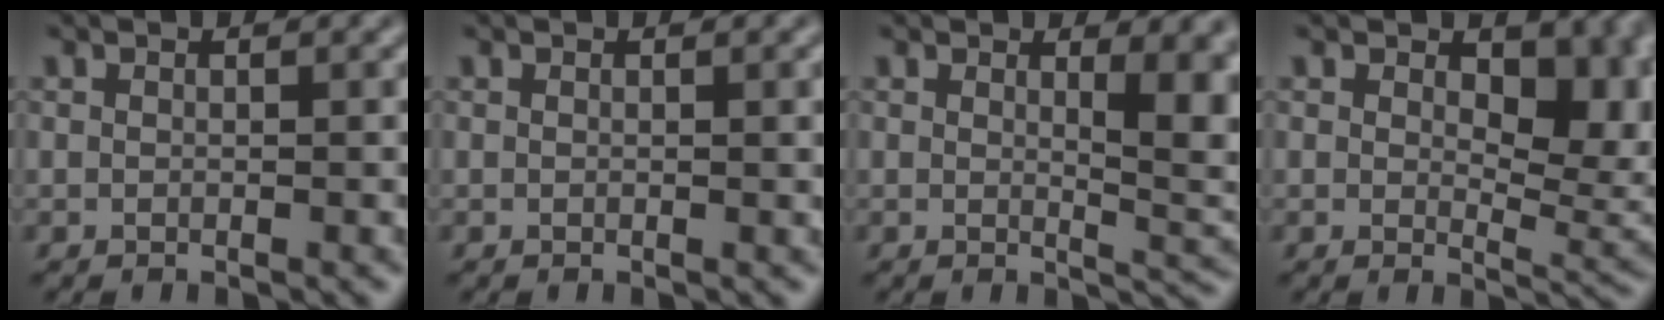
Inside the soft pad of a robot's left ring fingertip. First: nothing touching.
{"total": 0.9, "force": [0.2, 0.1, 0.9], "torque": [-0.011, 0.000, 0.002]}
{"total": 6.0, "force": [1.6, 2.1, 5.4], "torque": [-0.052, -0.007, 0.029]}
{"total": 7.3, "force": [1.9, 4.0, 5.8], "torque": [-0.076, -0.011, 0.031]}